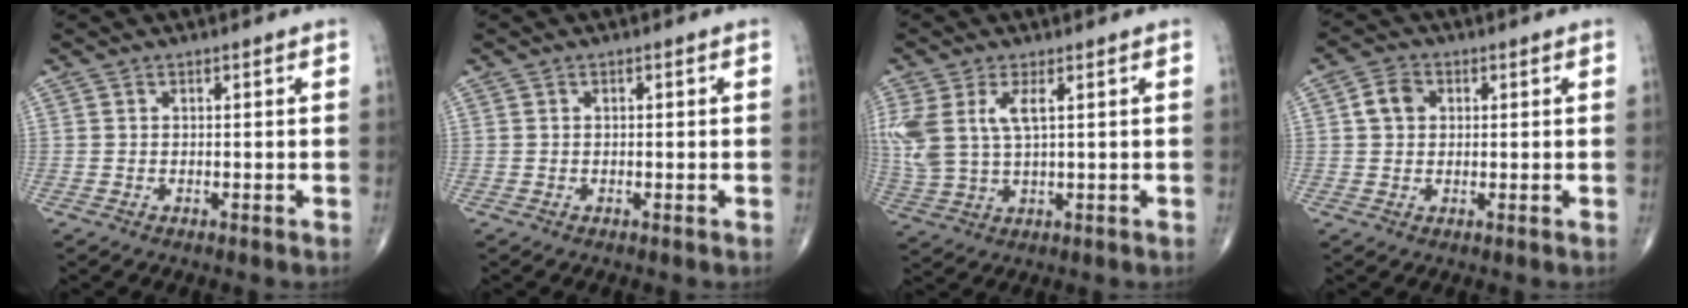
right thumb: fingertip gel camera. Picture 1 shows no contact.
{"total": 0.0}
{"total": 9.9, "force": [2.8, 4.4, 8.3], "torque": [-0.206, 0.000, 0.067]}
{"total": 4.1, "force": [0.8, 3.3, 2.3], "torque": [-0.035, 0.007, 0.011]}